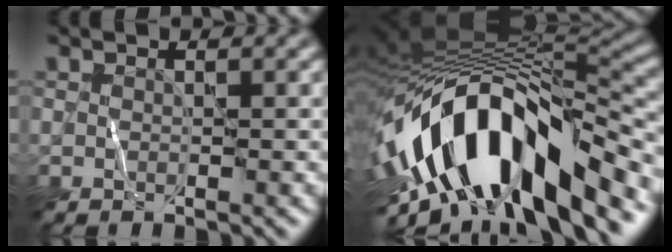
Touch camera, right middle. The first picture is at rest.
{"total": 14.8, "force": [-4.9, 6.3, 12.4], "torque": [-0.212, 0.014, -0.086]}